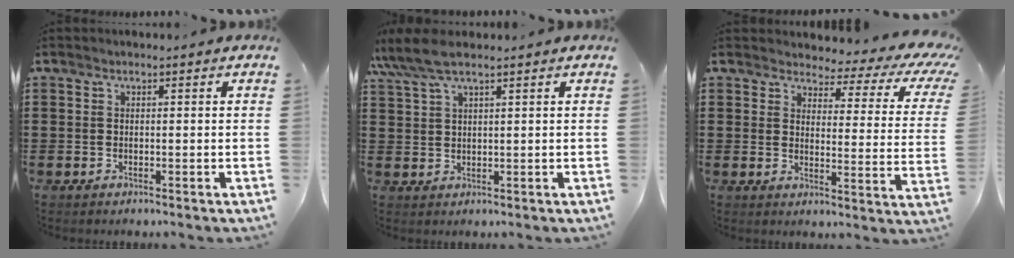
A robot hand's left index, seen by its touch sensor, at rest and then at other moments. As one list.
[{"total": 5.3, "force": [4.0, 0.8, 3.5], "torque": [-0.084, -0.002, 0.072]}, {"total": 3.9, "force": [3.0, 1.5, 2.1], "torque": [-0.044, -0.021, 0.041]}]